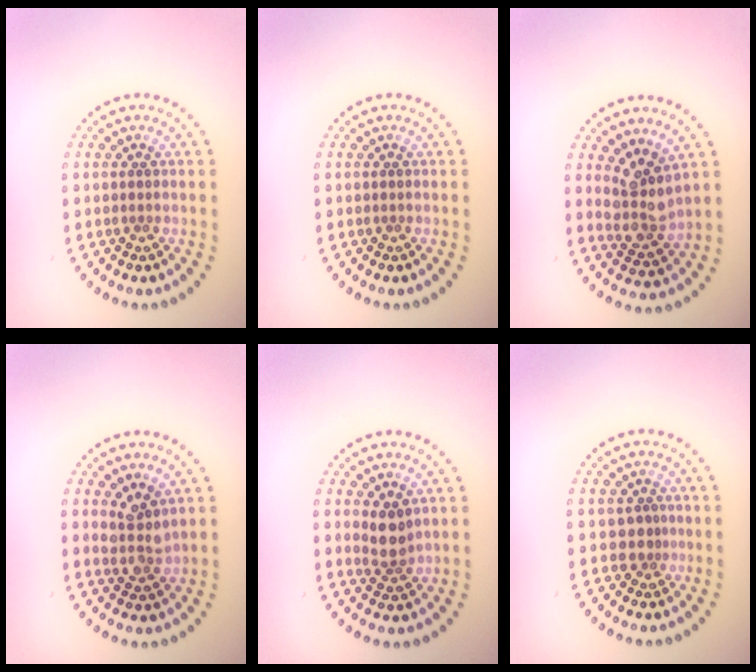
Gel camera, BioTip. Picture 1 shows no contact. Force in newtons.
{"total": 0.0}
{"total": 3.6, "press": 3.0, "slide": 2.0}
{"total": 2.6, "press": 2.2, "slide": 1.5}
{"total": 2.5, "press": 2.0, "slide": 1.4}
{"total": 1.1, "press": 0.7, "slide": 0.9}